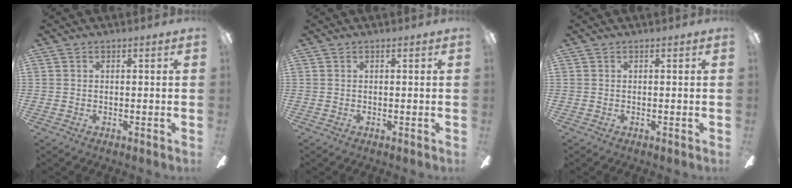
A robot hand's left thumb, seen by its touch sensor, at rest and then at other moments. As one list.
[{"total": 0.0}, {"total": 0.0}]